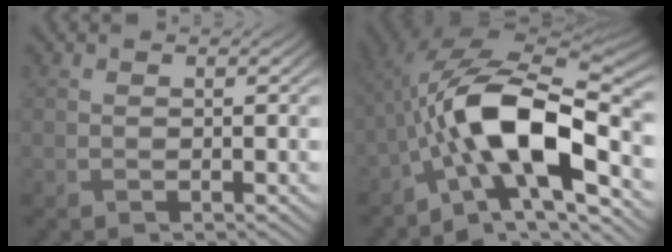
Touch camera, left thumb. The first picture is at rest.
{"total": 14.4, "force": [-4.1, 5.9, 12.5], "torque": [-0.204, 0.001, -0.085]}